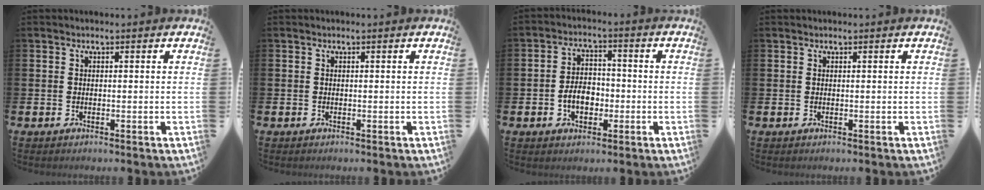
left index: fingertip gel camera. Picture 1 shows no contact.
{"total": 0.0}
{"total": 4.6, "force": [-1.4, 3.1, 3.1], "torque": [-0.040, 0.000, -0.032]}
{"total": 0.0}